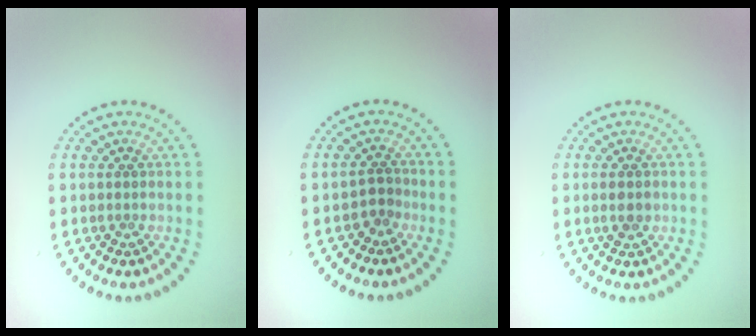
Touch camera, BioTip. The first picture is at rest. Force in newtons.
{"total": 1.4, "press": 1.1, "slide": 0.9}
{"total": 1.0, "press": 1.0, "slide": 0.1}